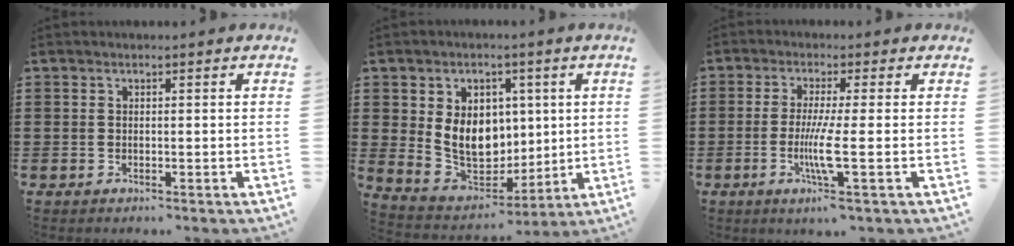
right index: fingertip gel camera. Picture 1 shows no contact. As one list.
[{"total": 10.1, "force": [1.4, 8.1, 6.0], "torque": [-0.131, 0.005, 0.027]}, {"total": 6.7, "force": [-1.3, -0.1, 6.6], "torque": [-0.136, -0.022, -0.030]}]